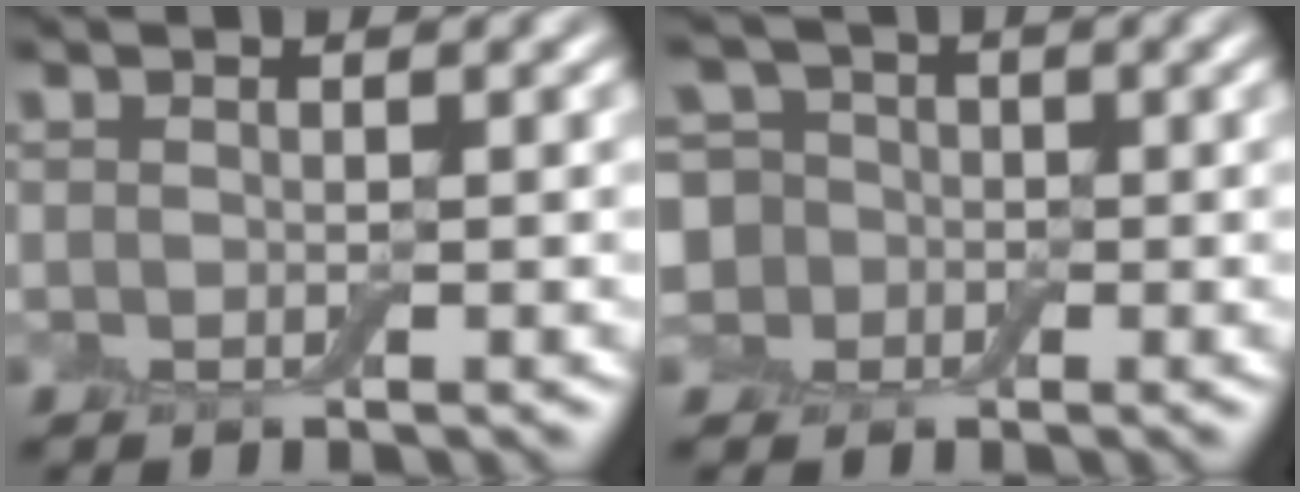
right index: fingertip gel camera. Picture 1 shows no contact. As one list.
[{"total": 6.8, "force": [0.5, 6.1, 2.8], "torque": [-0.051, 0.038, -0.039]}]